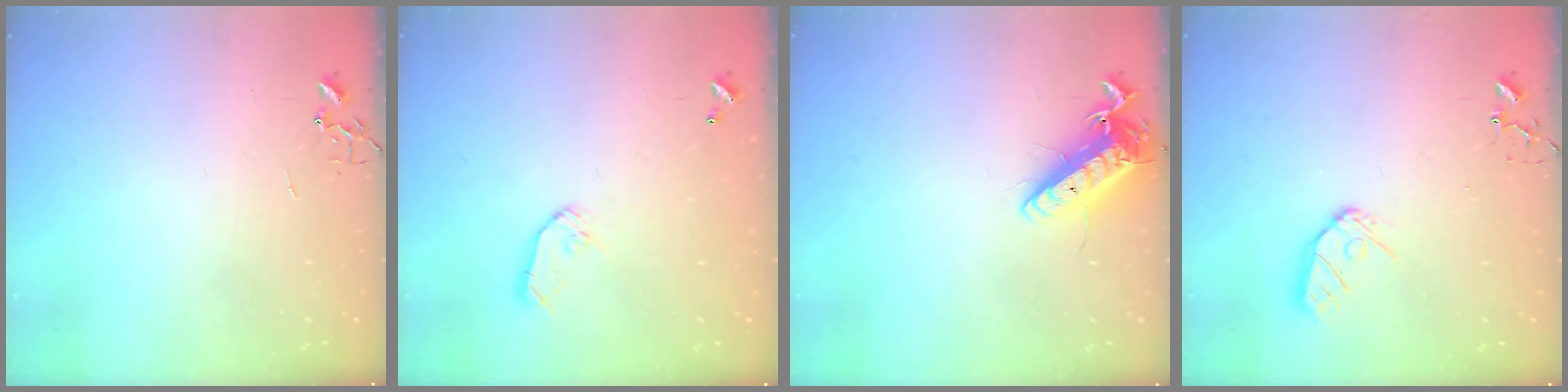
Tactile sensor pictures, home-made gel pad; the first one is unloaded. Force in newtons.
{"total": 7.3, "press": 7.3, "slide": 0.4}
{"total": 14.0, "press": 13.9, "slide": 2.0}
{"total": 9.1, "press": 9.1, "slide": 0.9}